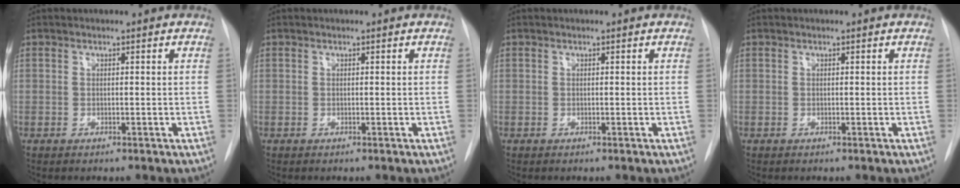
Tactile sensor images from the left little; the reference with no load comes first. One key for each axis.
{"total": 0.0}
{"total": 0.0}
{"total": 0.0}